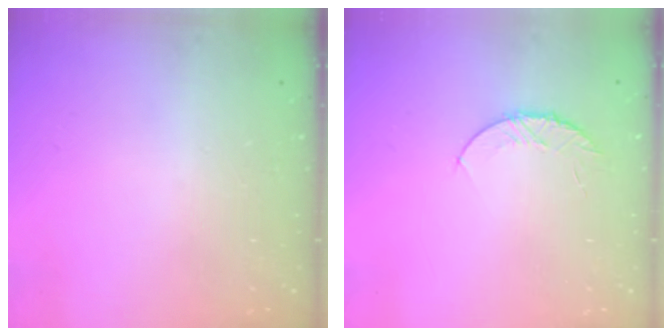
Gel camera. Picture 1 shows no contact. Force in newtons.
{"total": 6.0, "press": 6.0, "slide": 0.6}